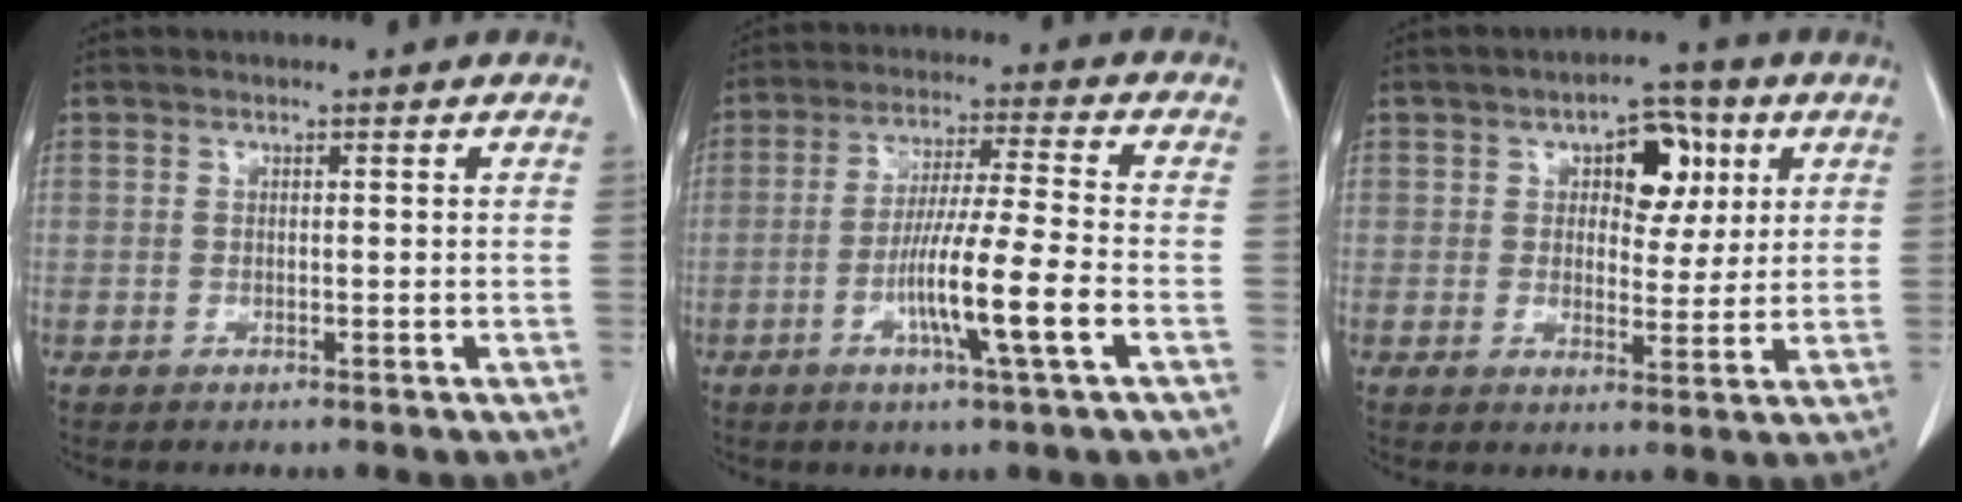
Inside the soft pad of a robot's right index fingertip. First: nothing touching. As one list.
[{"total": 8.8, "force": [-2.9, -0.5, 8.3], "torque": [-0.151, -0.007, -0.053]}, {"total": 7.2, "force": [2.6, 3.8, 5.6], "torque": [-0.070, 0.018, 0.038]}]